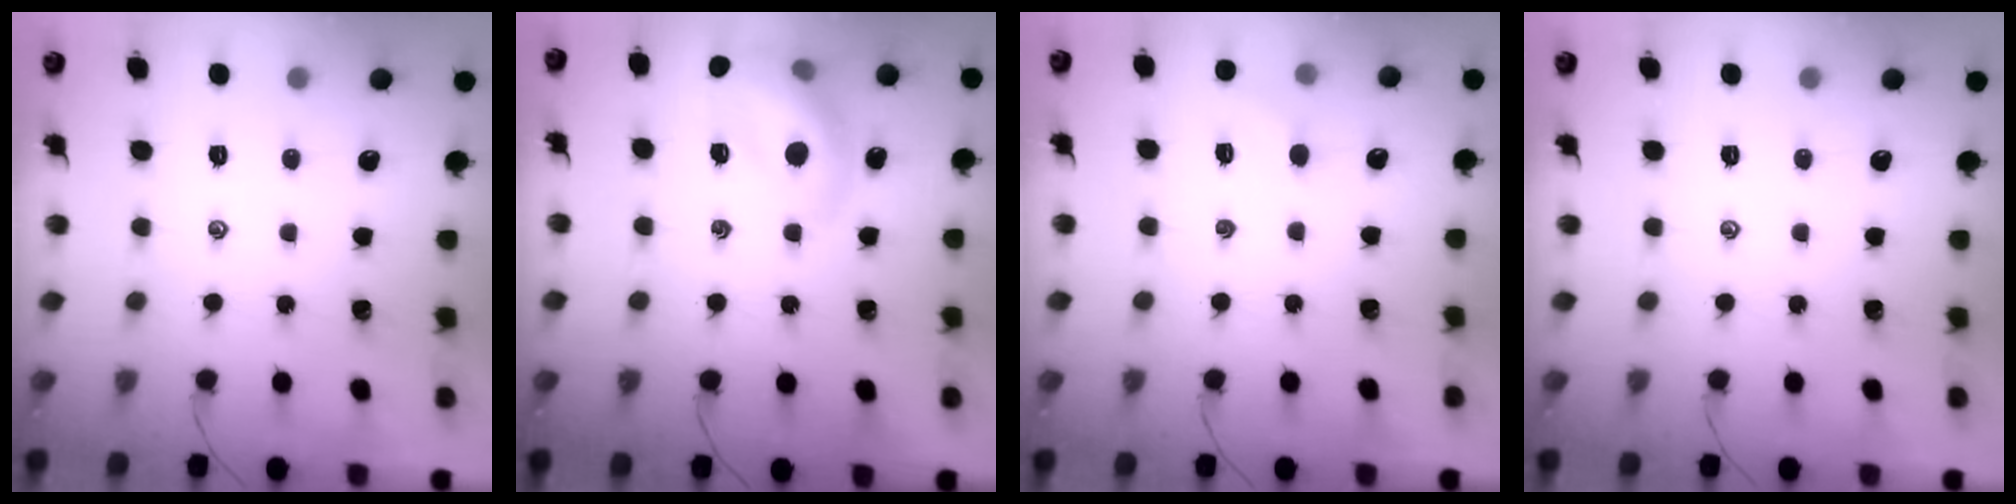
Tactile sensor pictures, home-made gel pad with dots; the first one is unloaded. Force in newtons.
{"total": 15.9, "press": 15.7, "slide": 2.7}
{"total": 5.1, "press": 5.0, "slide": 1.4}
{"total": 0.0}